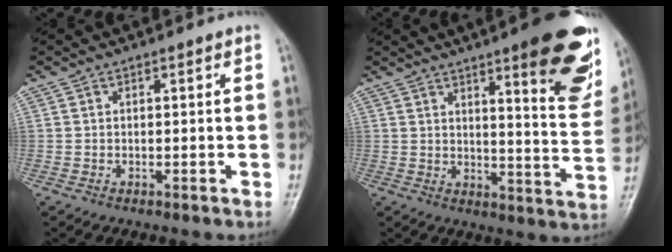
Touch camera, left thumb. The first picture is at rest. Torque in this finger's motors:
{"motor_torque": [1.60, 0.65, 1.52, -1.25, 0.28]}